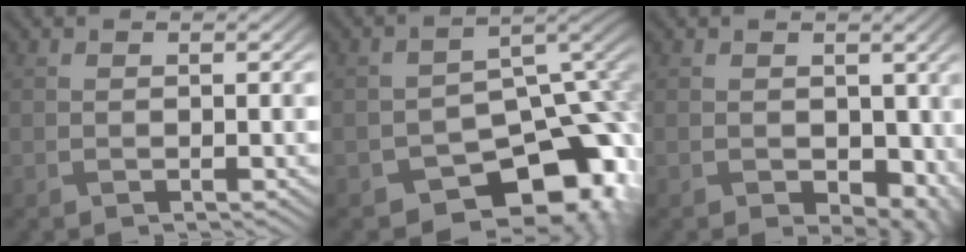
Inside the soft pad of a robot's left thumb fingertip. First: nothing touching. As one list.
[{"total": 13.0, "force": [-7.5, 7.5, 7.5], "torque": [-0.113, -0.034, -0.097]}, {"total": 5.3, "force": [-0.8, 4.0, 3.3], "torque": [-0.041, -0.013, -0.005]}]